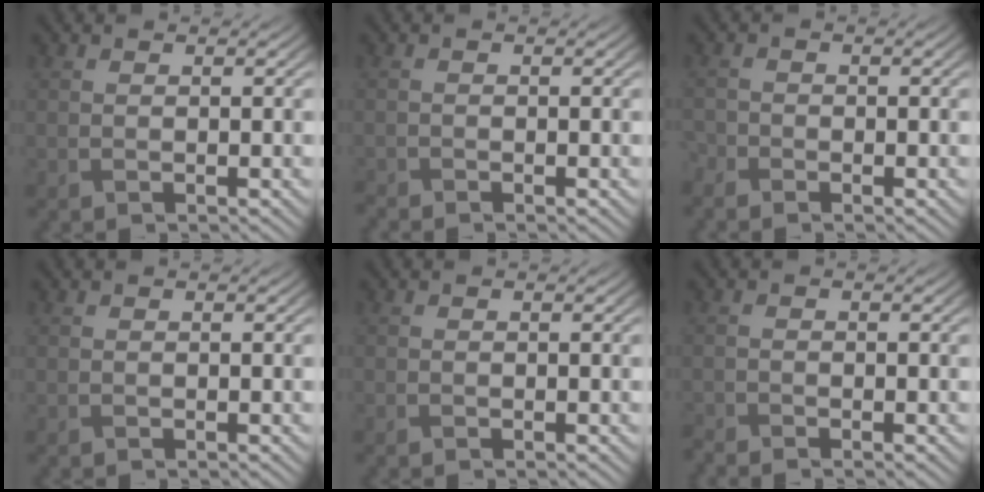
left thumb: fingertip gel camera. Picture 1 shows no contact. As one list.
[{"total": 1.1, "force": [-1.1, 0.1, 0.1], "torque": [-0.002, -0.004, -0.025]}, {"total": 1.7, "force": [-1.5, 0.6, 0.3], "torque": [-0.011, -0.007, -0.040]}, {"total": 0.0}, {"total": 0.0}, {"total": 1.6, "force": [-1.6, 0.1, 0.2], "torque": [-0.008, -0.008, -0.037]}]